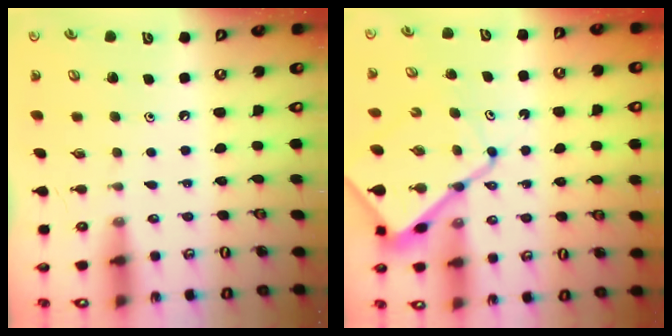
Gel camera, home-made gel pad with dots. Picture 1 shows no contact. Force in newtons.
{"total": 14.7, "press": 14.6, "slide": 1.8}